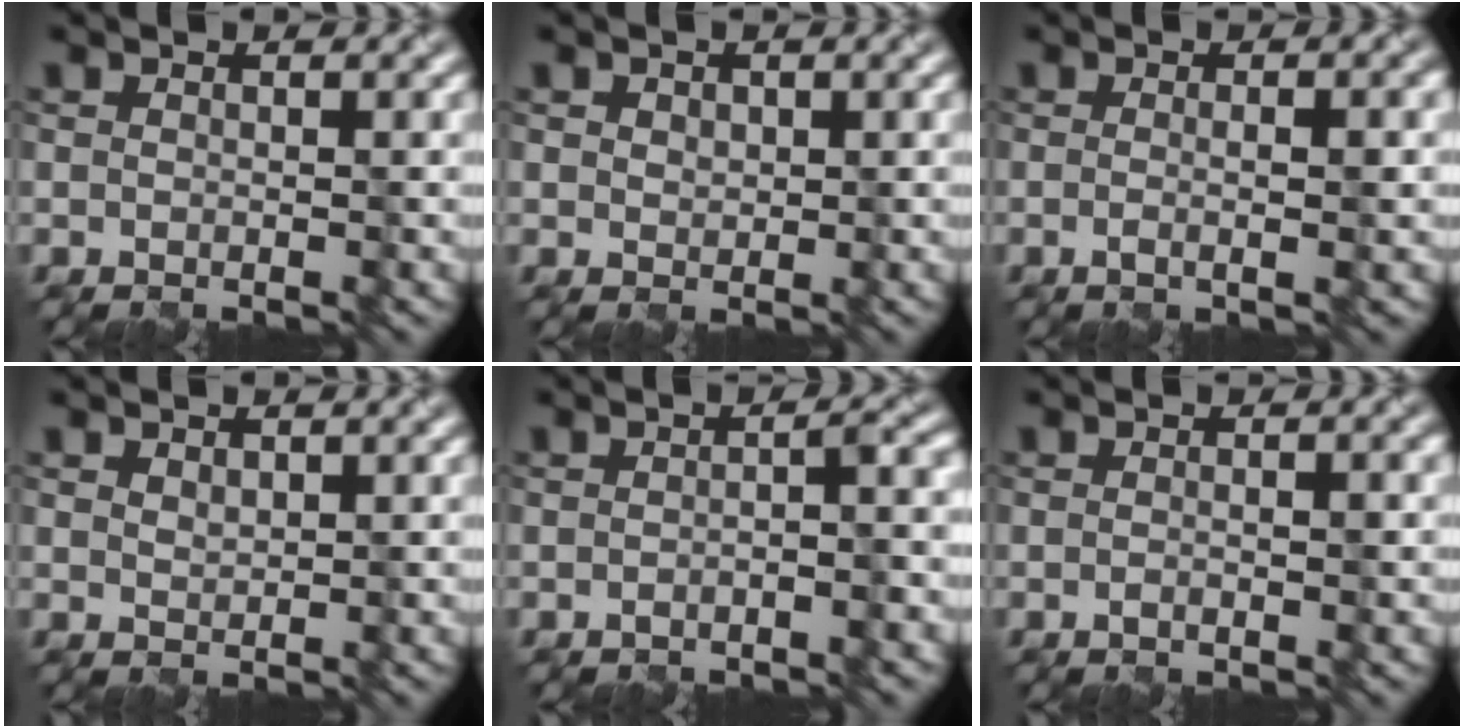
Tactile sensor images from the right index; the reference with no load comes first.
{"total": 0.9, "force": [0.6, 0.7, -0.1], "torque": [0.004, 0.004, 0.009]}
{"total": 3.3, "force": [-0.1, 1.2, 3.1], "torque": [-0.031, 0.003, -0.008]}
{"total": 0.9, "force": [0.7, 0.4, -0.2], "torque": [0.002, 0.002, 0.016]}
{"total": 3.1, "force": [-0.9, 0.8, 2.8], "torque": [-0.029, 0.007, -0.016]}
{"total": 1.8, "force": [-0.2, 0.7, 1.7], "torque": [-0.013, 0.000, -0.008]}